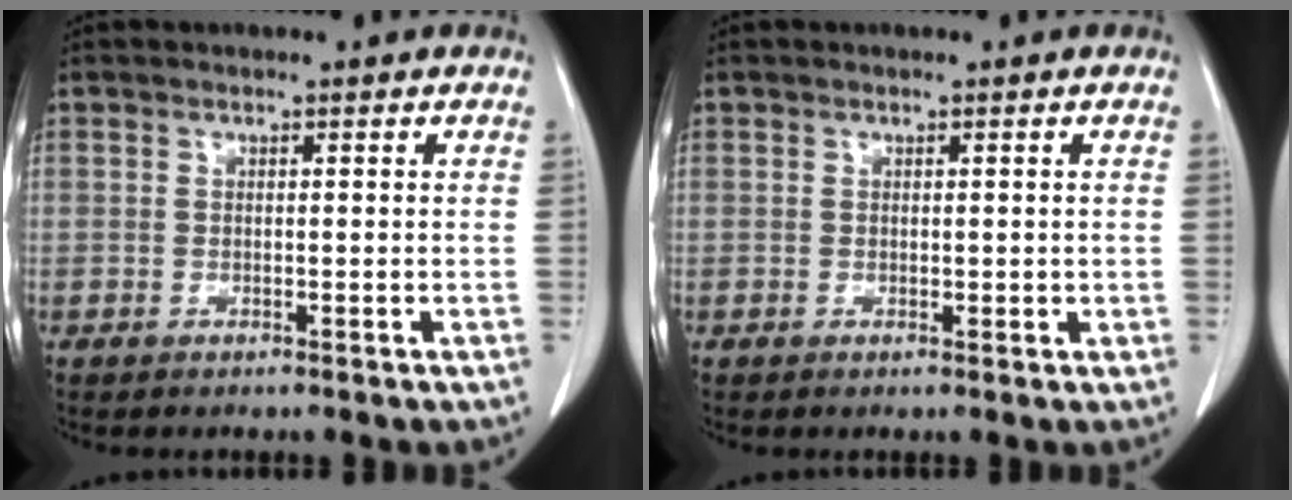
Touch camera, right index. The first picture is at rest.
{"total": 1.0, "force": [0.2, 0.7, 0.6], "torque": [-0.007, -0.002, 0.005]}